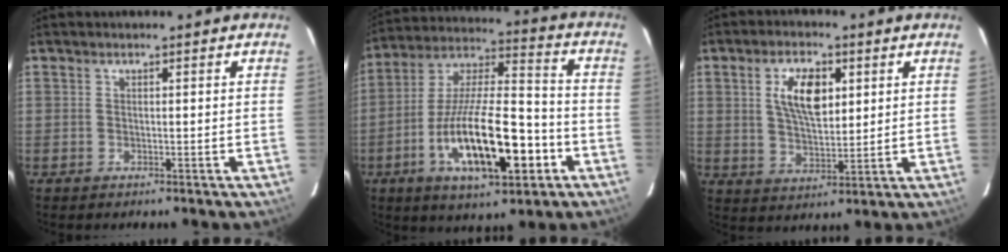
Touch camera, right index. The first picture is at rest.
{"total": 20.4, "force": [-7.6, 6.5, 17.8], "torque": [-0.323, -0.007, -0.125]}
{"total": 9.1, "force": [2.9, 4.3, 7.5], "torque": [-0.138, 0.009, 0.055]}